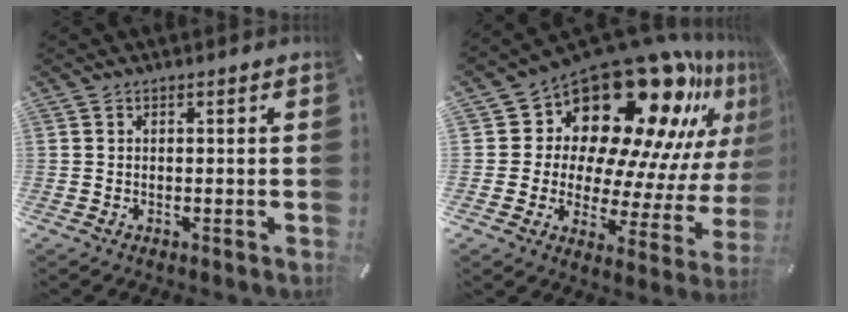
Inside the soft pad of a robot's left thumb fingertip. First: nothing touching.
{"total": 22.8, "force": [16.4, 11.9, 10.4], "torque": [-0.138, -0.158, 0.283]}